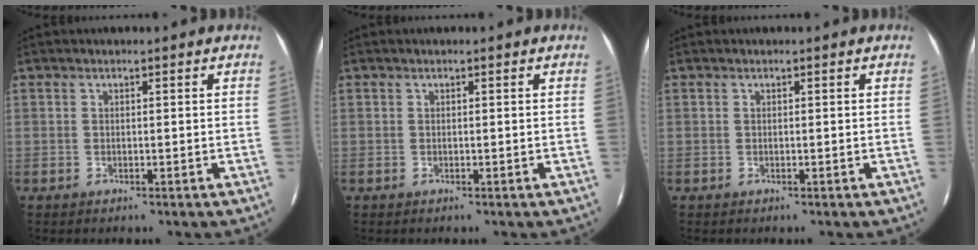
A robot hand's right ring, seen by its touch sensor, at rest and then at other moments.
{"total": 0.0}
{"total": 0.0}